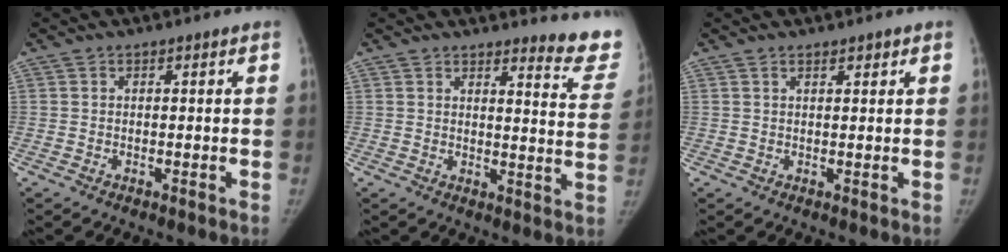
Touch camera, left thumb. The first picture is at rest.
{"total": 10.9, "force": [10.7, 1.7, 1.4], "torque": [0.020, -0.127, 0.092]}
{"total": 1.4, "force": [1.0, 0.4, 0.8], "torque": [-0.009, -0.006, 0.016]}